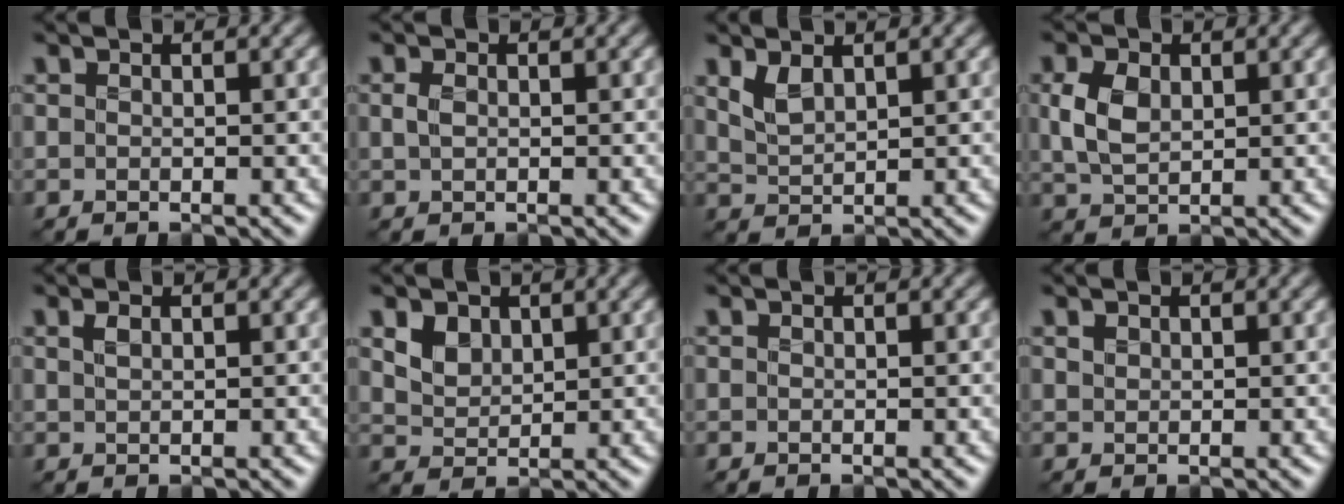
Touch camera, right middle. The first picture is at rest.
{"total": 0.8, "force": [-0.1, 0.5, 0.6], "torque": [-0.019, -0.002, 0.001]}
{"total": 1.9, "force": [1.0, 0.9, 1.3], "torque": [-0.036, -0.005, 0.026]}
{"total": 3.3, "force": [0.5, 2.3, 2.4], "torque": [-0.062, 0.001, 0.013]}
{"total": 0.6, "force": [0.2, 0.3, 0.5], "torque": [-0.015, 0.000, 0.007]}
{"total": 2.3, "force": [1.0, 1.7, 1.1], "torque": [-0.031, -0.010, 0.019]}
{"total": 0.0}
{"total": 0.6, "force": [0.4, 0.4, 0.2], "torque": [-0.009, -0.002, 0.011]}